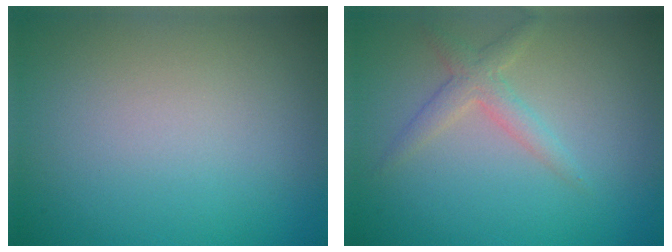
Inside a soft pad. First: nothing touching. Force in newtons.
{"total": 2.1, "press": 2.1, "slide": 0.1}